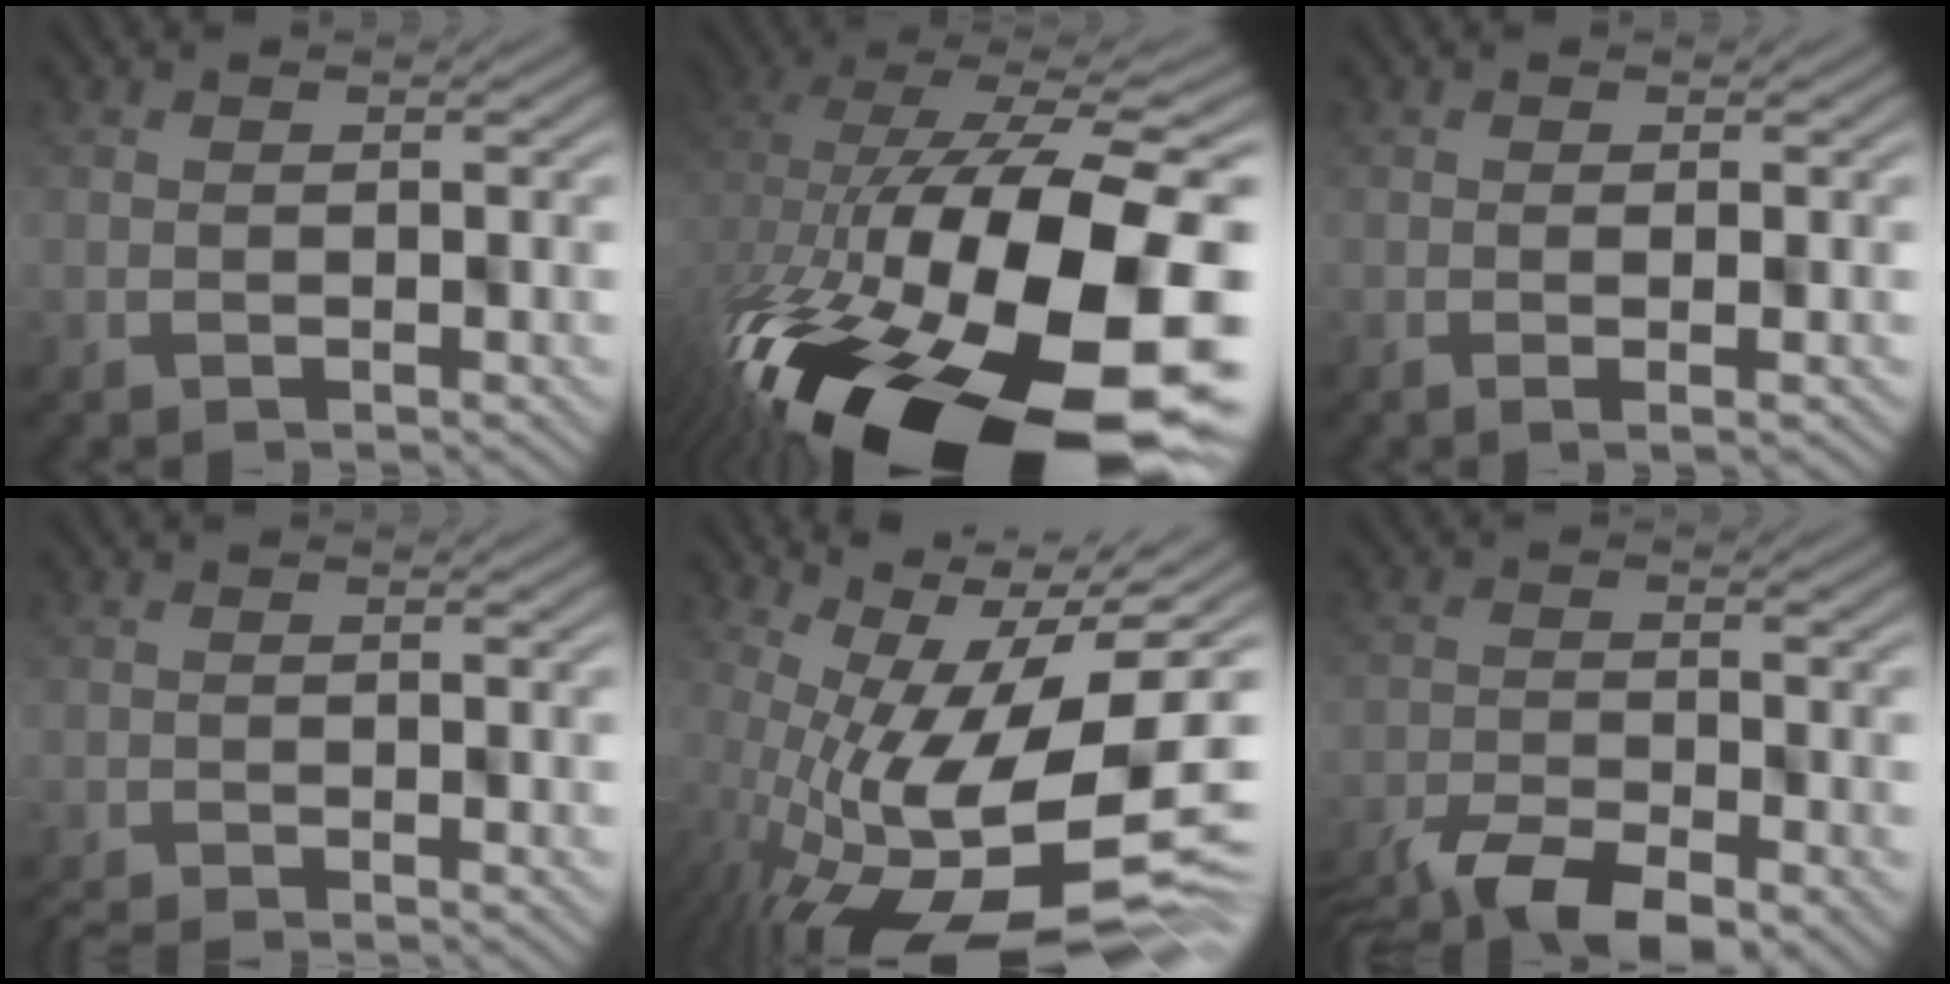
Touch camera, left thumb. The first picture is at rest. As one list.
[{"total": 20.0, "force": [-6.2, 10.4, 15.9], "torque": [-0.336, -0.078, -0.066]}, {"total": 1.4, "force": [-0.2, 0.1, 1.4], "torque": [-0.021, 0.007, -0.004]}, {"total": 2.1, "force": [-2.1, 0.1, 0.5], "torque": [-0.015, 0.002, -0.039]}, {"total": 16.0, "force": [-1.9, 4.8, 15.1], "torque": [-0.234, -0.008, -0.019]}, {"total": 8.0, "force": [-5.5, 3.0, 5.0], "torque": [-0.086, -0.009, -0.101]}]